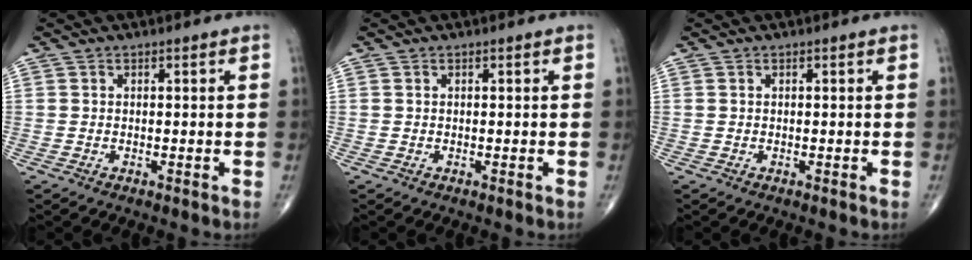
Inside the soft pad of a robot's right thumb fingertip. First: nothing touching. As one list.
[{"total": 0.0}, {"total": 0.0}]